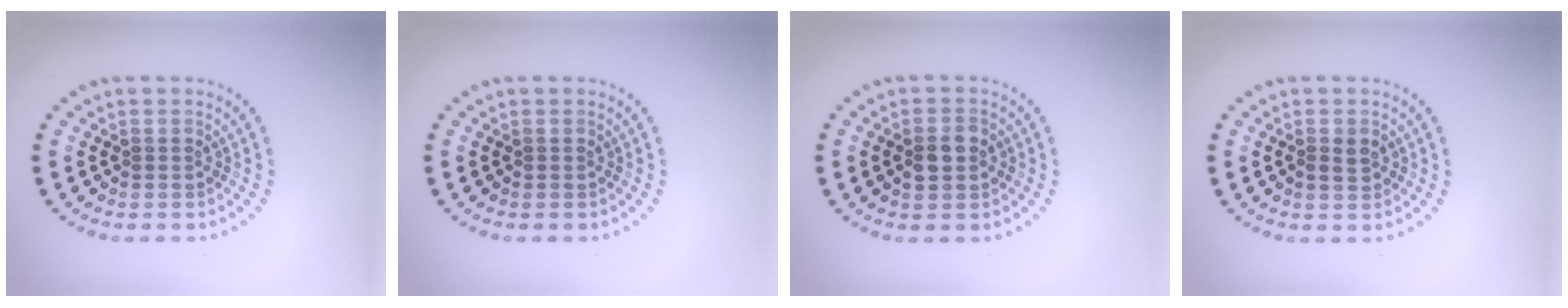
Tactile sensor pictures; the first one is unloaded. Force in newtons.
{"total": 0.0}
{"total": 2.5, "press": 2.5, "slide": 0.2}
{"total": 1.5, "press": 1.5, "slide": 0.1}